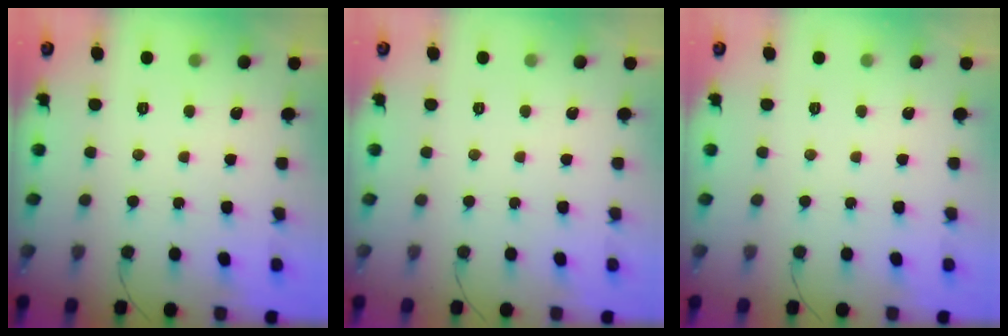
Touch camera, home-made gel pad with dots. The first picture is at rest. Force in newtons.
{"total": 0.0}
{"total": 0.0}